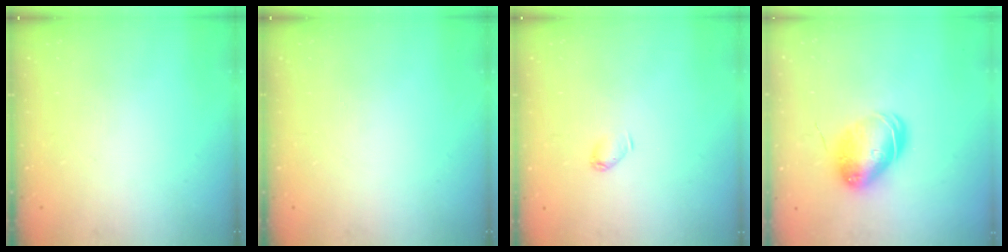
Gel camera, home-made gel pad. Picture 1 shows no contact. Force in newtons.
{"total": 0.0}
{"total": 2.8, "press": 2.8, "slide": 0.4}
{"total": 9.1, "press": 9.0, "slide": 1.1}